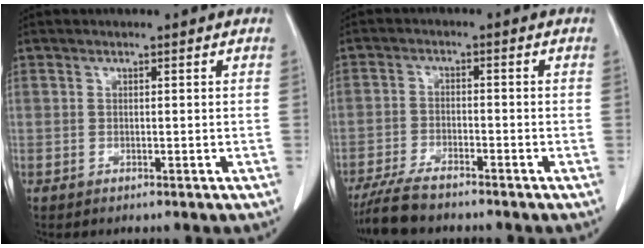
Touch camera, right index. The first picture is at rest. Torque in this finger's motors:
{"motor_torque": [0.60, -0.55, 0.19, 0.05]}